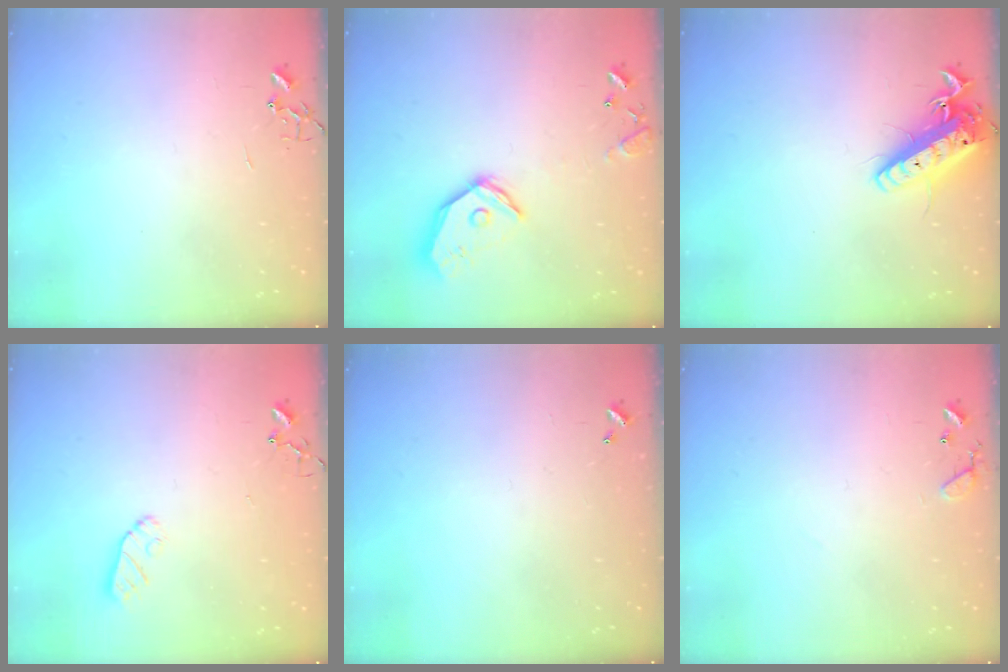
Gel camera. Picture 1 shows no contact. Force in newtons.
{"total": 15.5, "press": 15.3, "slide": 2.2}
{"total": 14.8, "press": 14.6, "slide": 2.9}
{"total": 6.5, "press": 6.5, "slide": 0.3}
{"total": 0.0}
{"total": 9.1, "press": 9.0, "slide": 0.7}